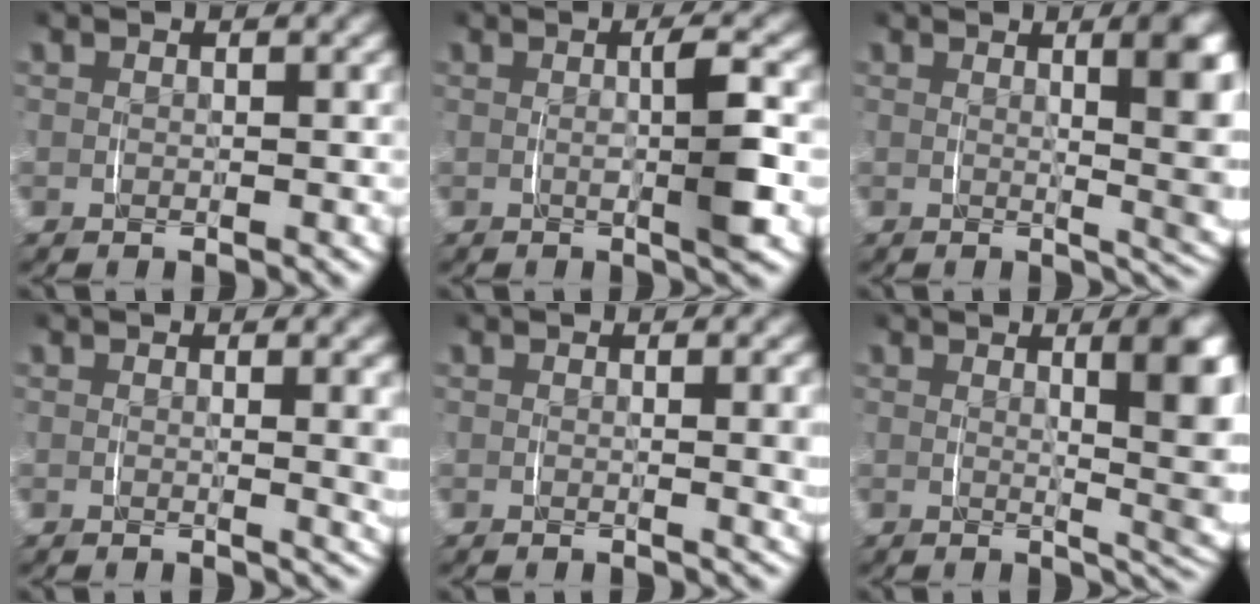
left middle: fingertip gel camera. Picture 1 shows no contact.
{"total": 3.6, "force": [-0.1, 0.3, 3.6], "torque": [-0.047, 0.006, -0.005]}
{"total": 7.1, "force": [1.1, 1.9, 6.7], "torque": [-0.067, -0.002, 0.019]}
{"total": 2.7, "force": [0.9, 0.3, 2.6], "torque": [-0.025, -0.004, 0.012]}
{"total": 2.1, "force": [0.6, 0.1, 2.1], "torque": [-0.021, -0.003, 0.009]}
{"total": 7.9, "force": [1.3, 2.1, 7.5], "torque": [-0.076, -0.004, 0.023]}